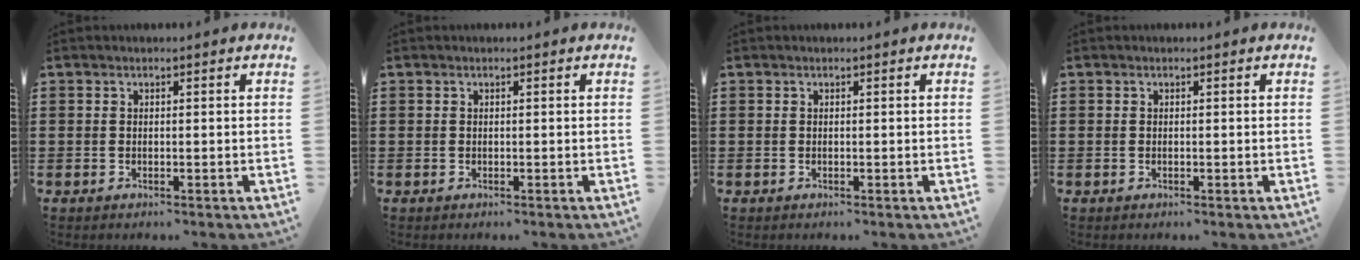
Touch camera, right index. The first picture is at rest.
{"total": 0.0}
{"total": 0.0}
{"total": 0.0}